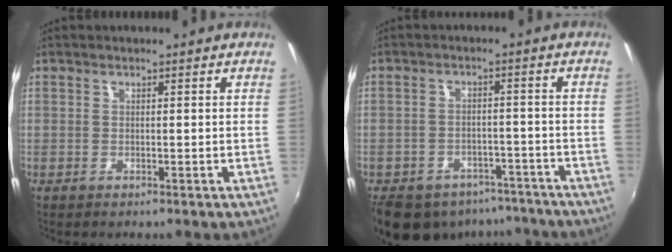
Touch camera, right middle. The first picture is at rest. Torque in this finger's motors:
{"motor_torque": [1.07, -1.07, 0.31, 0.12]}